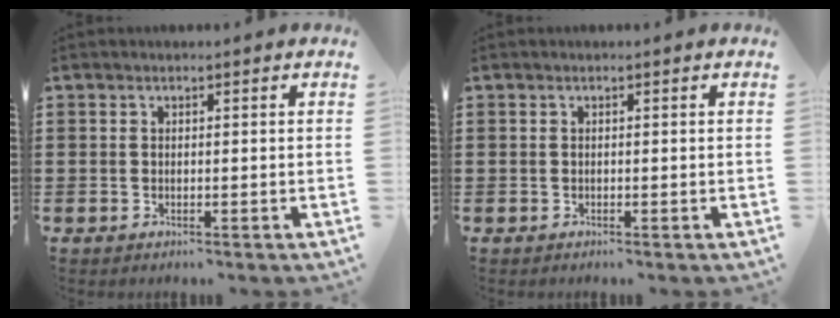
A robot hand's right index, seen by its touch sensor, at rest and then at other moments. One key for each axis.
{"total": 0.0}